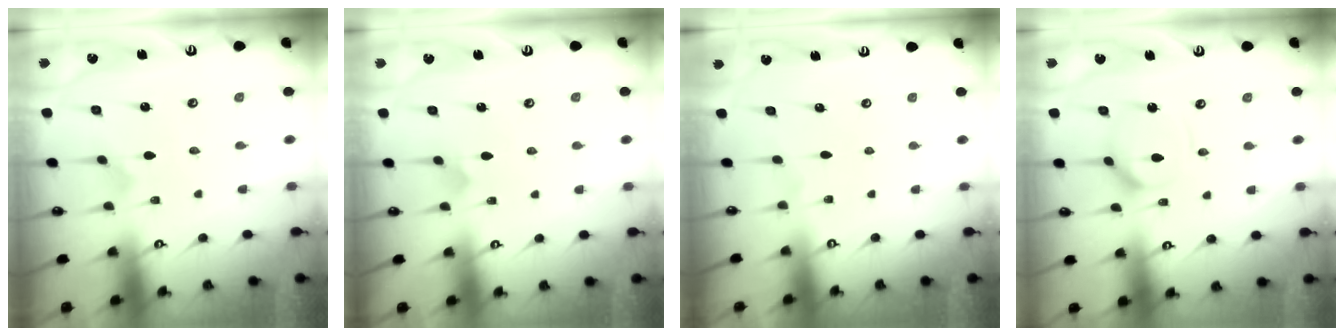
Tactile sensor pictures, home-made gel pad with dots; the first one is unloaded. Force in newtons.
{"total": 3.6, "press": 3.6, "slide": 0.2}
{"total": 0.0}
{"total": 9.6, "press": 9.6, "slide": 0.9}